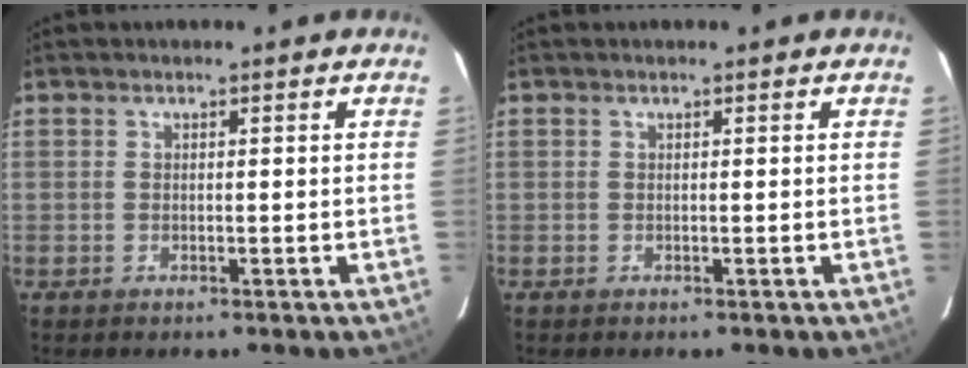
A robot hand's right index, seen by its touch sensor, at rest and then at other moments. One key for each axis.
{"total": 0.0}